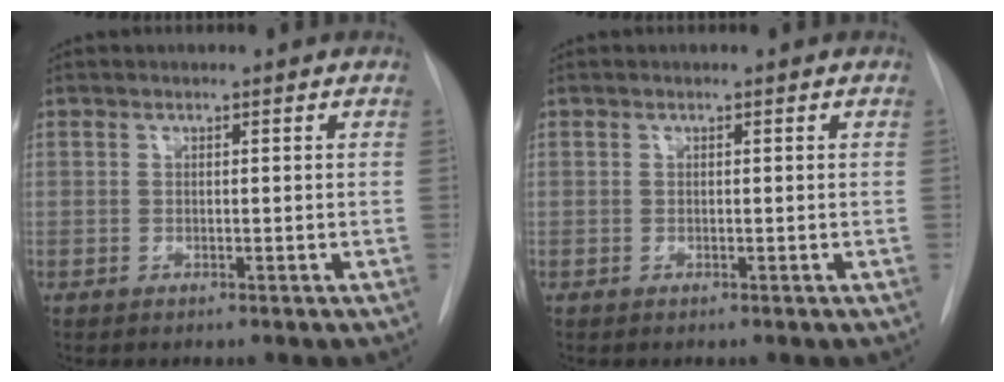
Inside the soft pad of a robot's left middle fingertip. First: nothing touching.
{"total": 0.0}